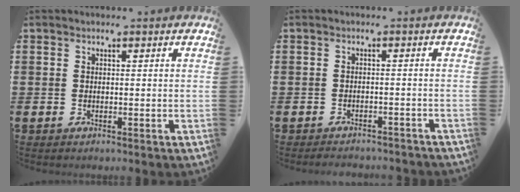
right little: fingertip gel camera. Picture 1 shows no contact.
{"total": 1.5, "force": [-1.5, 0.0, 0.0], "torque": [-0.005, 0.003, -0.031]}